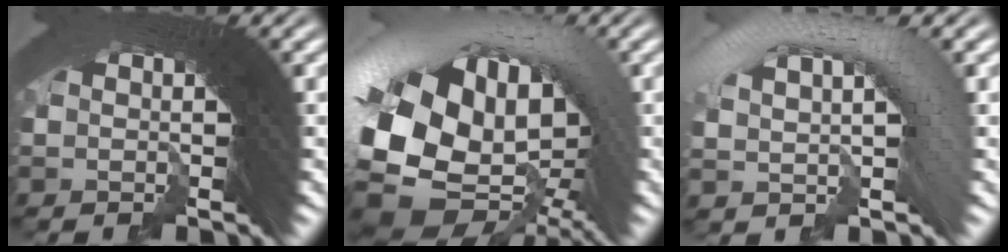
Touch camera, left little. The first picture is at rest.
{"total": 15.2, "force": [-2.4, 10.9, 10.3], "torque": [-0.211, -0.020, -0.043]}
{"total": 5.2, "force": [0.7, 2.7, 4.4], "torque": [-0.074, 0.020, 0.005]}